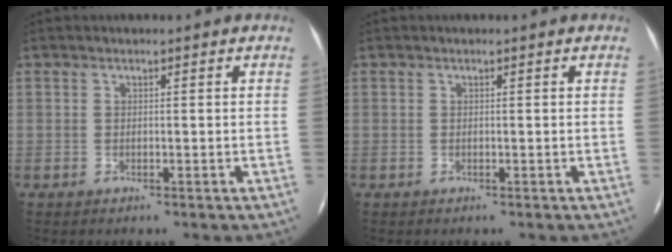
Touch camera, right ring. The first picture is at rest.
{"total": 0.0}